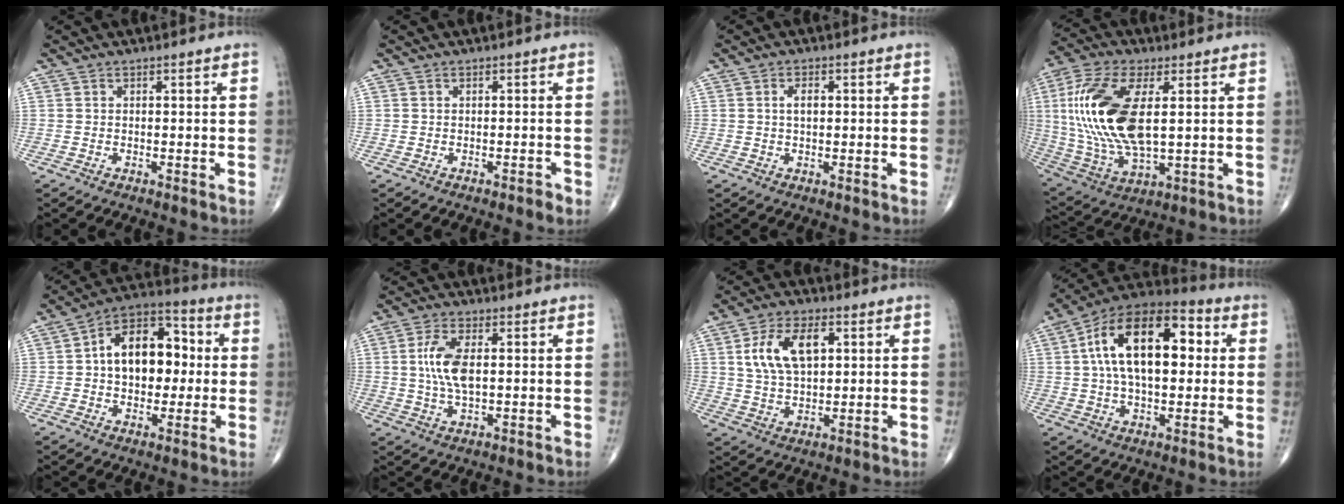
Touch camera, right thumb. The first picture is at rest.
{"total": 0.9, "force": [-0.6, 0.3, 0.6], "torque": [-0.011, 0.001, -0.010]}
{"total": 2.6, "force": [0.4, 1.4, 2.1], "torque": [-0.038, 0.003, 0.006]}
{"total": 21.1, "force": [3.0, 9.6, 18.5], "torque": [-0.401, -0.014, 0.059]}
{"total": 16.2, "force": [1.4, 10.4, 12.3], "torque": [-0.150, 0.032, 0.013]}
{"total": 8.1, "force": [0.9, 3.7, 7.2], "torque": [-0.152, -0.002, 0.019]}
{"total": 11.8, "force": [3.2, 6.6, 9.3], "torque": [-0.160, 0.000, 0.061]}
{"total": 21.3, "force": [3.8, 11.3, 17.7], "torque": [-0.282, 0.025, 0.050]}